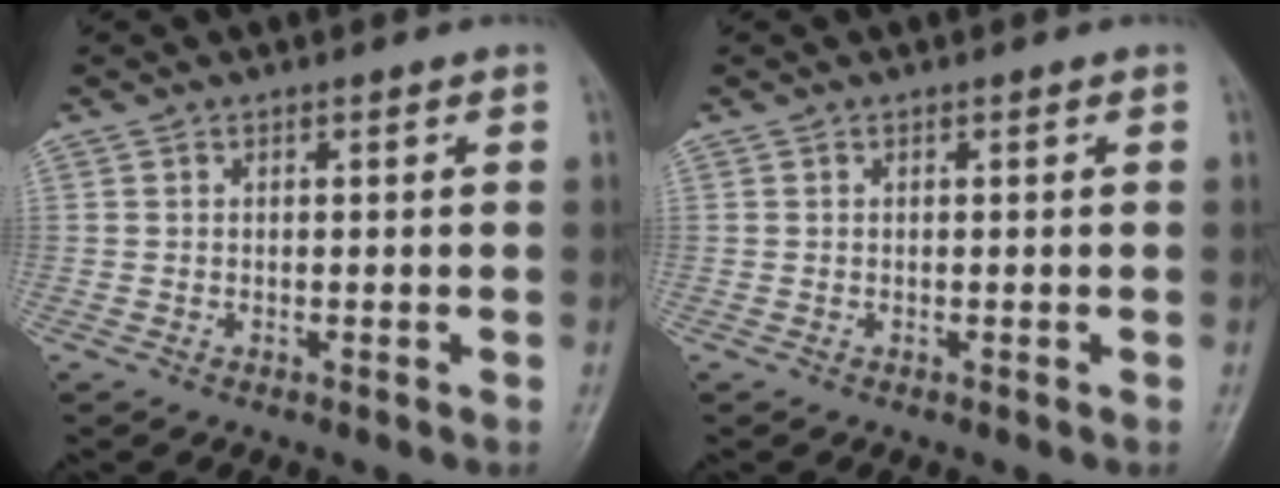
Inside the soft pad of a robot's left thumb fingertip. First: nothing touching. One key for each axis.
{"total": 0.0}